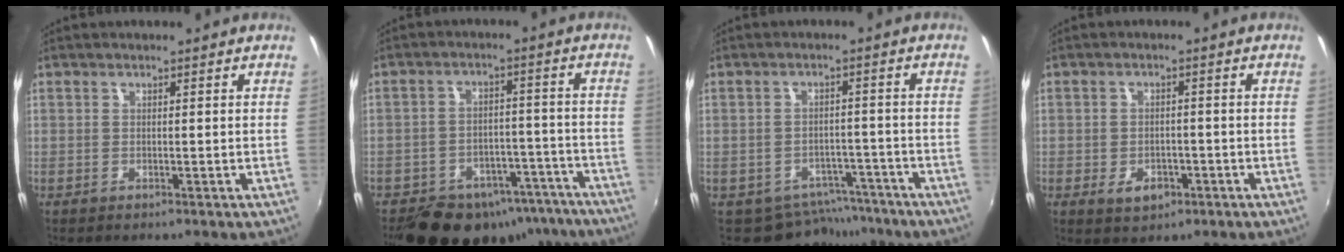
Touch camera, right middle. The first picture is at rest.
{"total": 21.2, "force": [-15.9, 11.2, 8.4], "torque": [-0.167, 0.024, -0.192]}
{"total": 7.2, "force": [-5.7, 4.3, 0.5], "torque": [-0.010, 0.013, -0.069]}
{"total": 4.5, "force": [-2.1, 3.1, 2.6], "torque": [-0.055, -0.005, -0.029]}